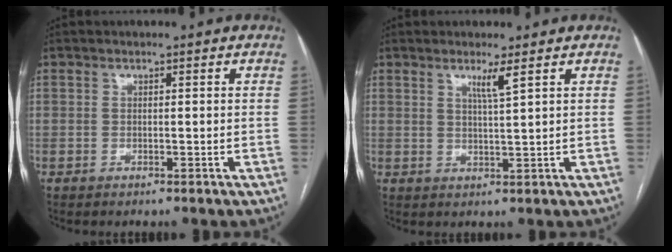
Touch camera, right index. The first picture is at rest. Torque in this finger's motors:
{"motor_torque": [0.00, 0.02, 0.04, 0.04]}